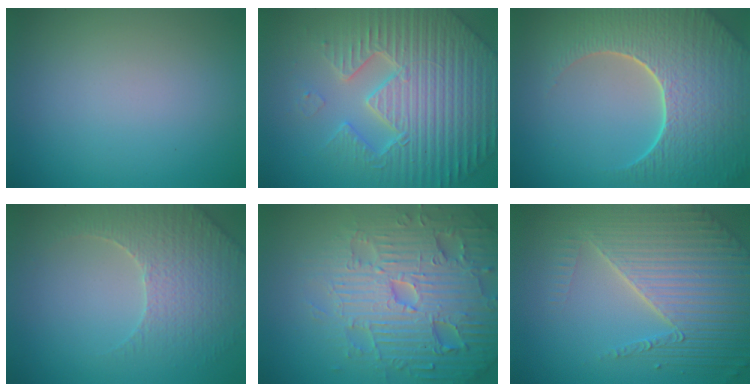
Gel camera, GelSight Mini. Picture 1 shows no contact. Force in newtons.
{"total": 7.5, "press": 7.2, "slide": 1.8}
{"total": 9.1, "press": 6.5, "slide": 6.3}
{"total": 3.8, "press": 3.7, "slide": 0.8}
{"total": 7.8, "press": 7.6, "slide": 1.9}
{"total": 7.4, "press": 5.6, "slide": 4.8}